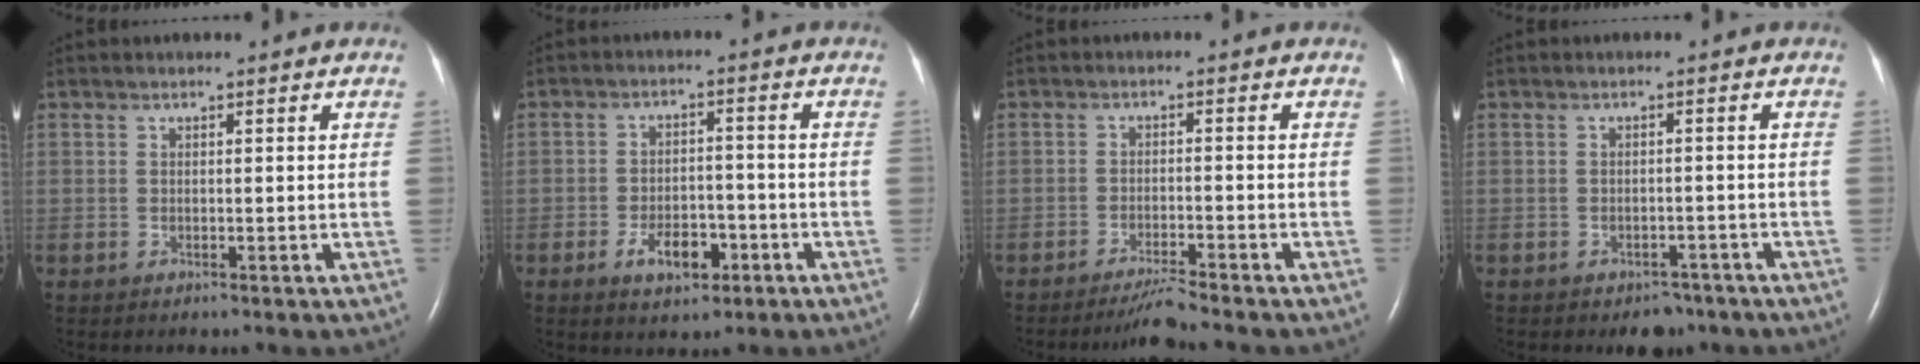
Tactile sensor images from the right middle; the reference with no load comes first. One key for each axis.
{"total": 5.7, "fx": -2.9, "fy": 2.9, "fz": 4.0, "tx": -0.068, "ty": 0.002, "tz": -0.044}
{"total": 3.4, "fx": -3.1, "fy": -1.0, "fz": 1.0, "tx": -0.023, "ty": -0.017, "tz": -0.058}
{"total": 3.1, "fx": -2.3, "fy": 1.8, "fz": 0.9, "tx": -0.009, "ty": 0.006, "tz": -0.024}